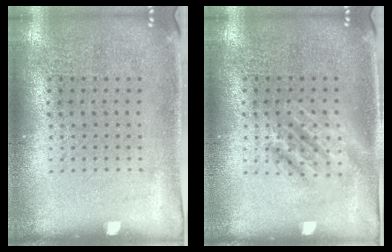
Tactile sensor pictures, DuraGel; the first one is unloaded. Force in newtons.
{"total": 1.2, "press": 1.2, "slide": 0.2}